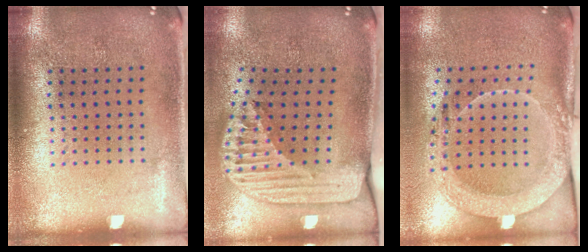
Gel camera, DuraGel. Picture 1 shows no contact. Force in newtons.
{"total": 2.5, "press": 1.8, "slide": 1.8}
{"total": 2.0, "press": 2.0, "slide": 0.2}